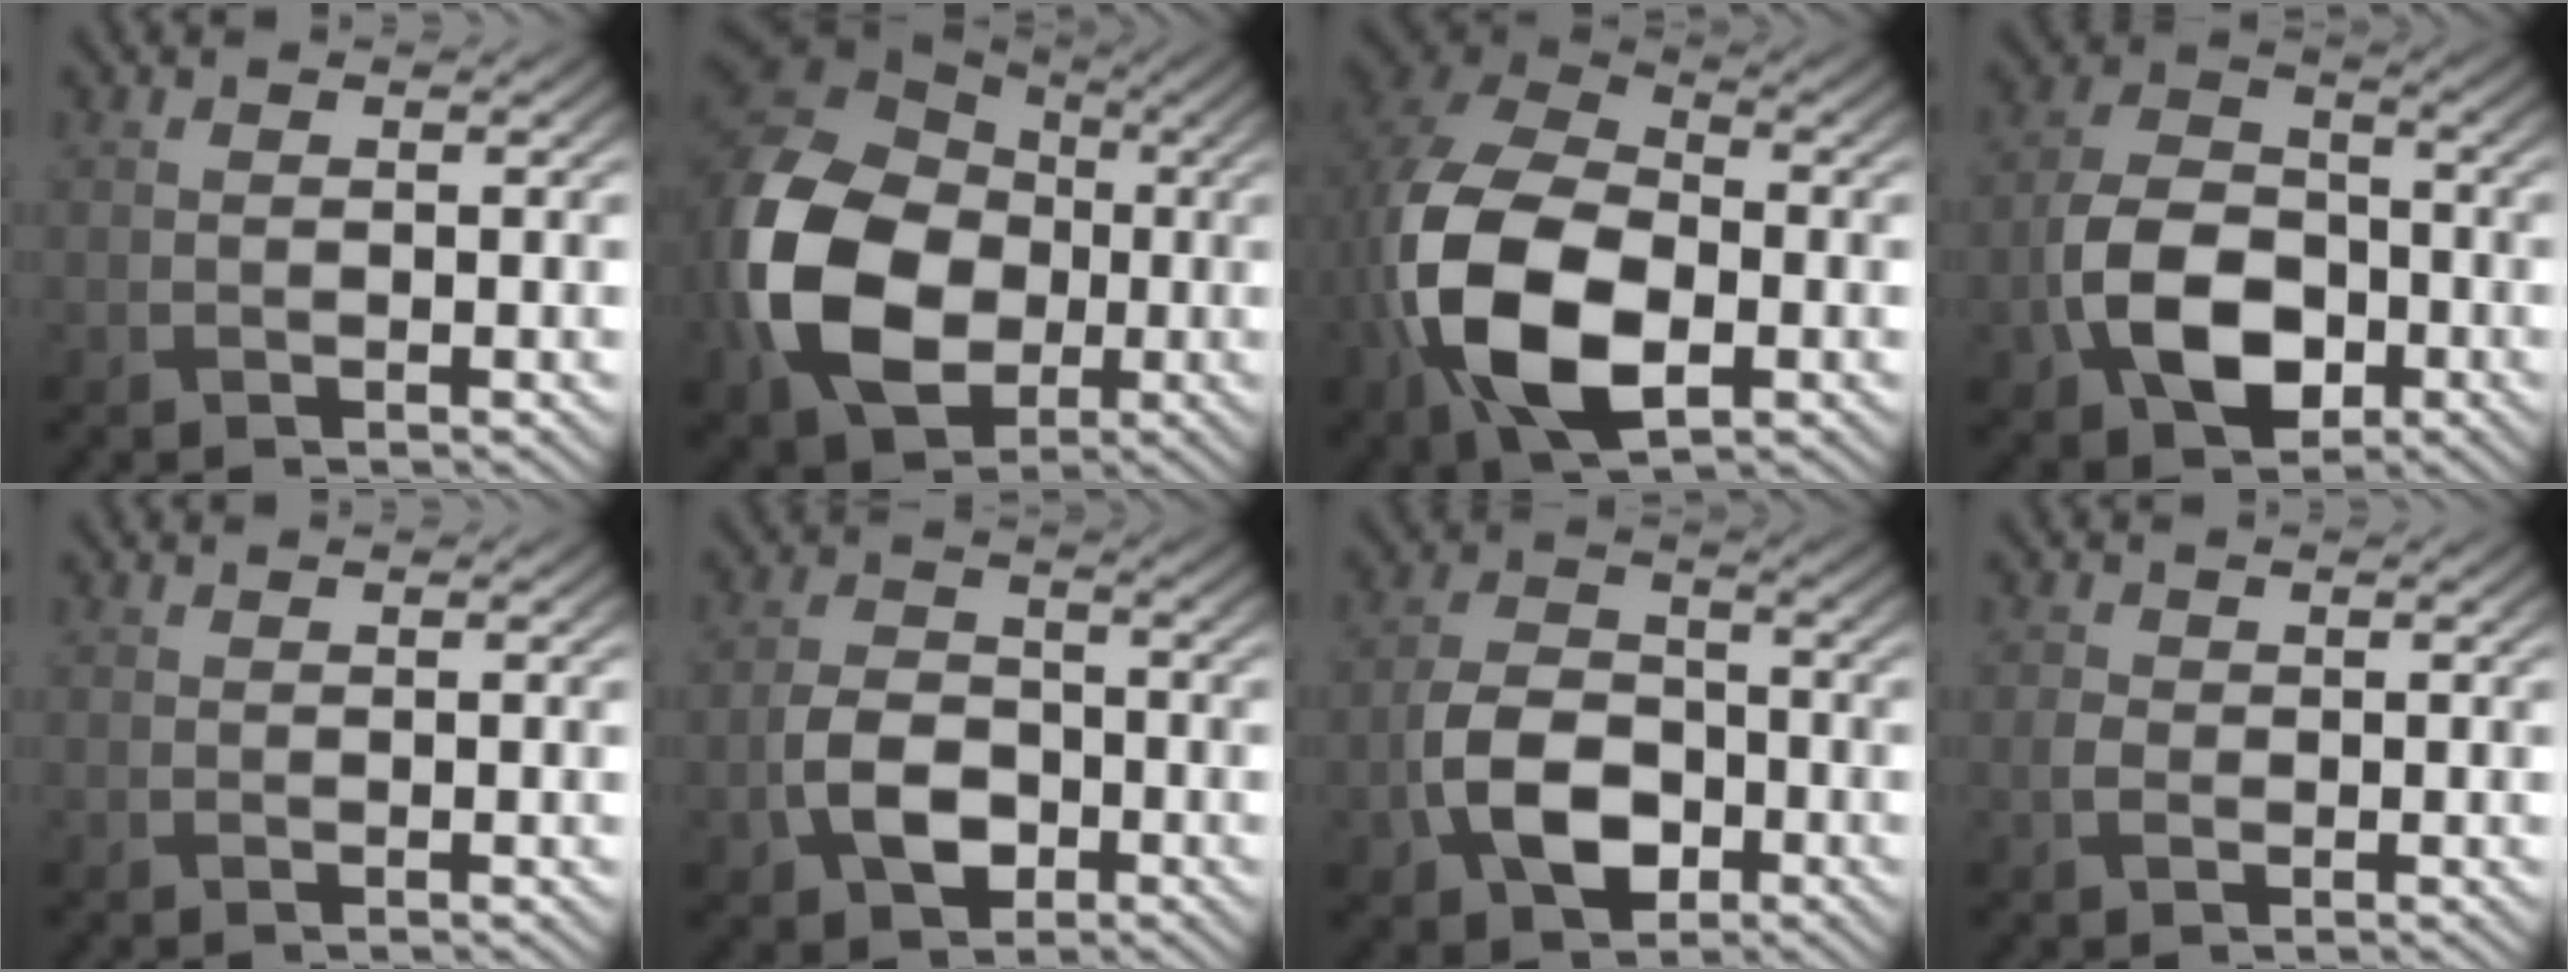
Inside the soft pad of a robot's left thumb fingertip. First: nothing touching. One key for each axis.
{"total": 16.3, "fx": -2.7, "fy": 12.5, "fz": 10.1, "tx": -0.261, "ty": -0.032, "tz": -0.054}
{"total": 15.6, "fx": -3.9, "fy": 10.1, "fz": 11.2, "tx": -0.276, "ty": -0.040, "tz": -0.074}
{"total": 9.8, "fx": -3.5, "fy": 6.7, "fz": 6.3, "tx": -0.136, "ty": -0.005, "tz": -0.074}
{"total": 0.0}
{"total": 5.9, "fx": -2.4, "fy": 4.1, "fz": 3.5, "tx": -0.075, "ty": -0.004, "tz": -0.053}
{"total": 8.1, "fx": -3.1, "fy": 5.5, "fz": 5.0, "tx": -0.108, "ty": -0.003, "tz": -0.070}
{"total": 1.0, "fx": -0.3, "fy": 0.9, "fz": 0.3, "tx": -0.011, "ty": -0.005, "tz": -0.011}